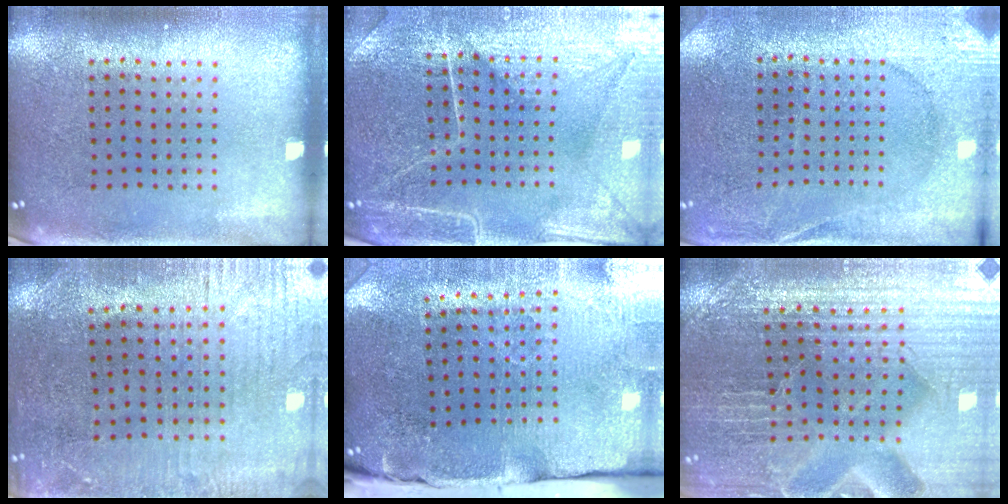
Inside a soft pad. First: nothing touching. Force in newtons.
{"total": 4.5, "press": 4.2, "slide": 1.6}
{"total": 2.6, "press": 2.6, "slide": 0.4}
{"total": 0.9, "press": 0.7, "slide": 0.6}
{"total": 4.8, "press": 3.8, "slide": 2.8}
{"total": 3.9, "press": 3.8, "slide": 0.7}